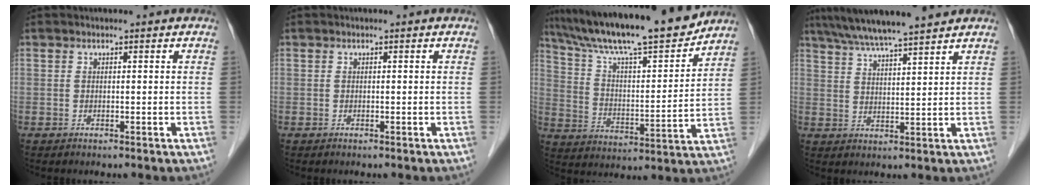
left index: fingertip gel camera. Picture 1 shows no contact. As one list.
[{"total": 0.0}, {"total": 18.8, "force": [16.3, 1.3, 9.4], "torque": [-0.157, -0.001, 0.261]}, {"total": 10.3, "force": [8.7, -0.2, 5.6], "torque": [-0.096, 0.019, 0.135]}]